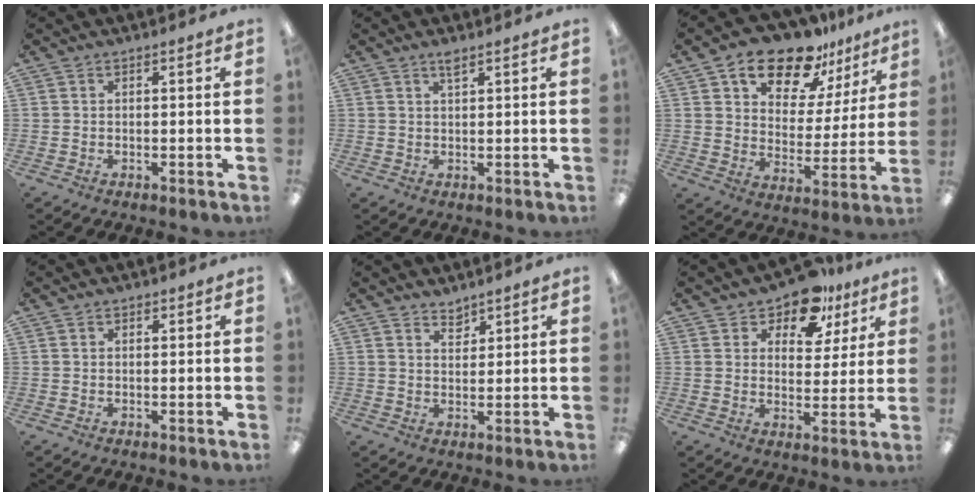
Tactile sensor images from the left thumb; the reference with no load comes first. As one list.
[{"total": 1.9, "force": [1.4, 0.4, 1.2], "torque": [-0.028, 0.001, 0.026]}, {"total": 16.3, "force": [12.6, 7.8, 6.9], "torque": [-0.117, -0.082, 0.222]}, {"total": 0.8, "force": [0.6, 0.5, 0.1], "torque": [0.006, -0.002, 0.009]}, {"total": 3.2, "force": [3.0, 1.2, 0.4], "torque": [0.003, -0.022, 0.053]}, {"total": 11.9, "force": [8.9, 6.2, 5.0], "torque": [-0.077, -0.049, 0.161]}]